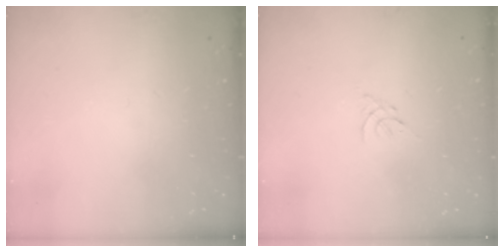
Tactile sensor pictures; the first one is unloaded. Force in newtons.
{"total": 0.0}